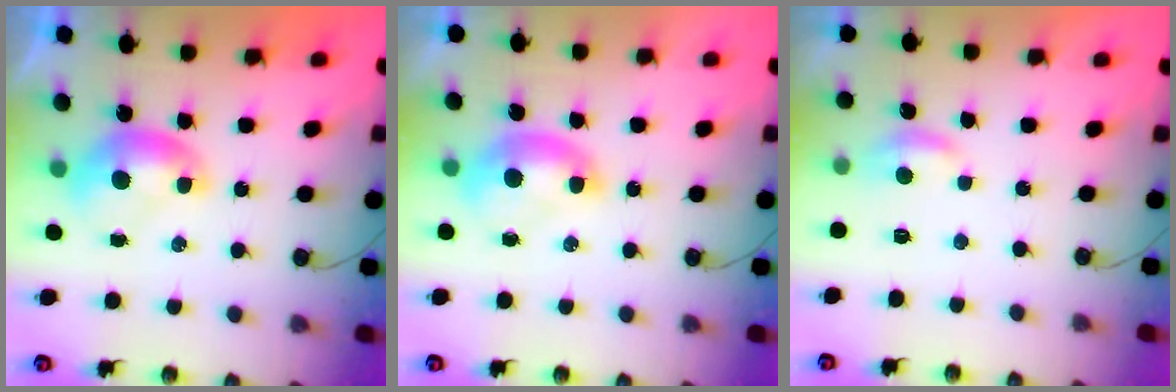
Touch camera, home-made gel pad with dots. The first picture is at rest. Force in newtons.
{"total": 1.6, "press": 1.5, "slide": 0.3}
{"total": 1.3, "press": 1.2, "slide": 0.5}